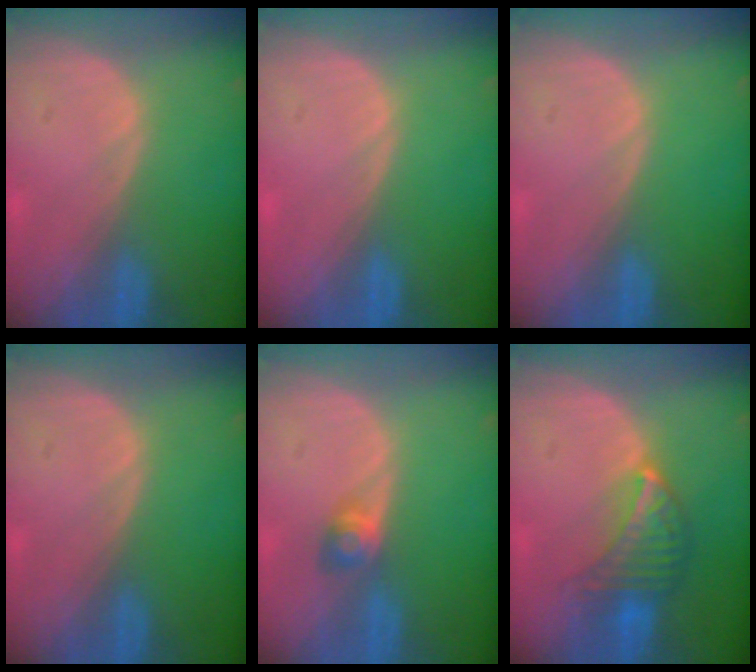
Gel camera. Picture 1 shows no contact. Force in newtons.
{"total": 0.0}
{"total": 0.0}
{"total": 0.0}
{"total": 2.8, "press": 2.5, "slide": 1.1}
{"total": 6.7, "press": 6.1, "slide": 2.8}